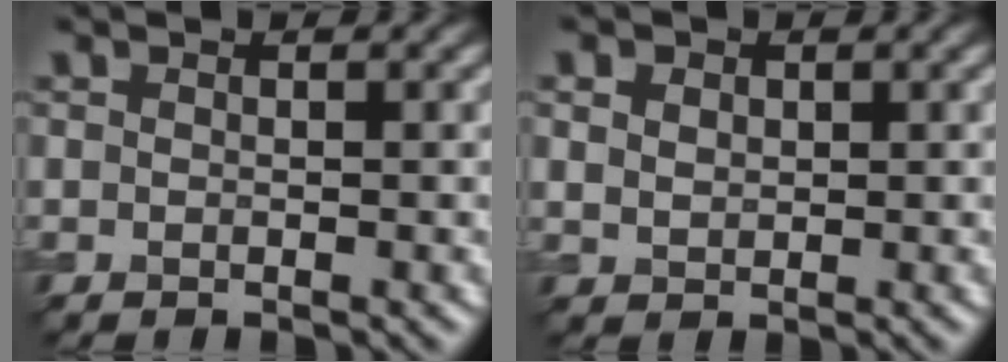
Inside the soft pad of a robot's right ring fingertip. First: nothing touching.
{"total": 3.1, "force": [1.5, 2.1, 1.5], "torque": [-0.040, 0.011, 0.023]}